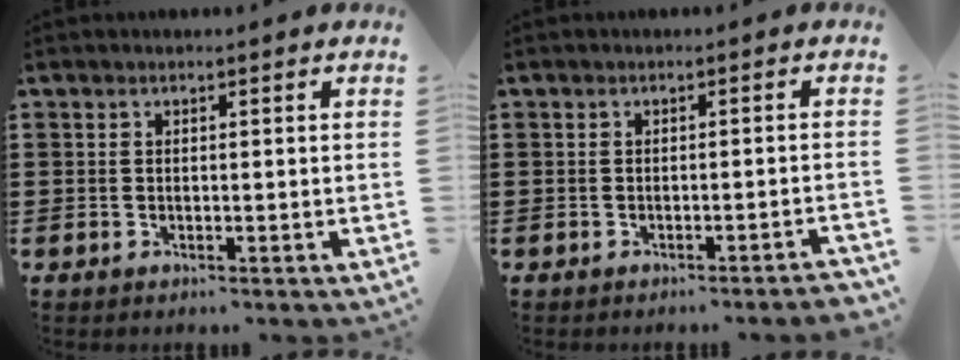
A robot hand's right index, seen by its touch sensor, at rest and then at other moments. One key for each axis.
{"total": 1.3, "fx": -1.0, "fy": -0.2, "fz": 0.7, "tx": -0.011, "ty": -0.002, "tz": -0.019}